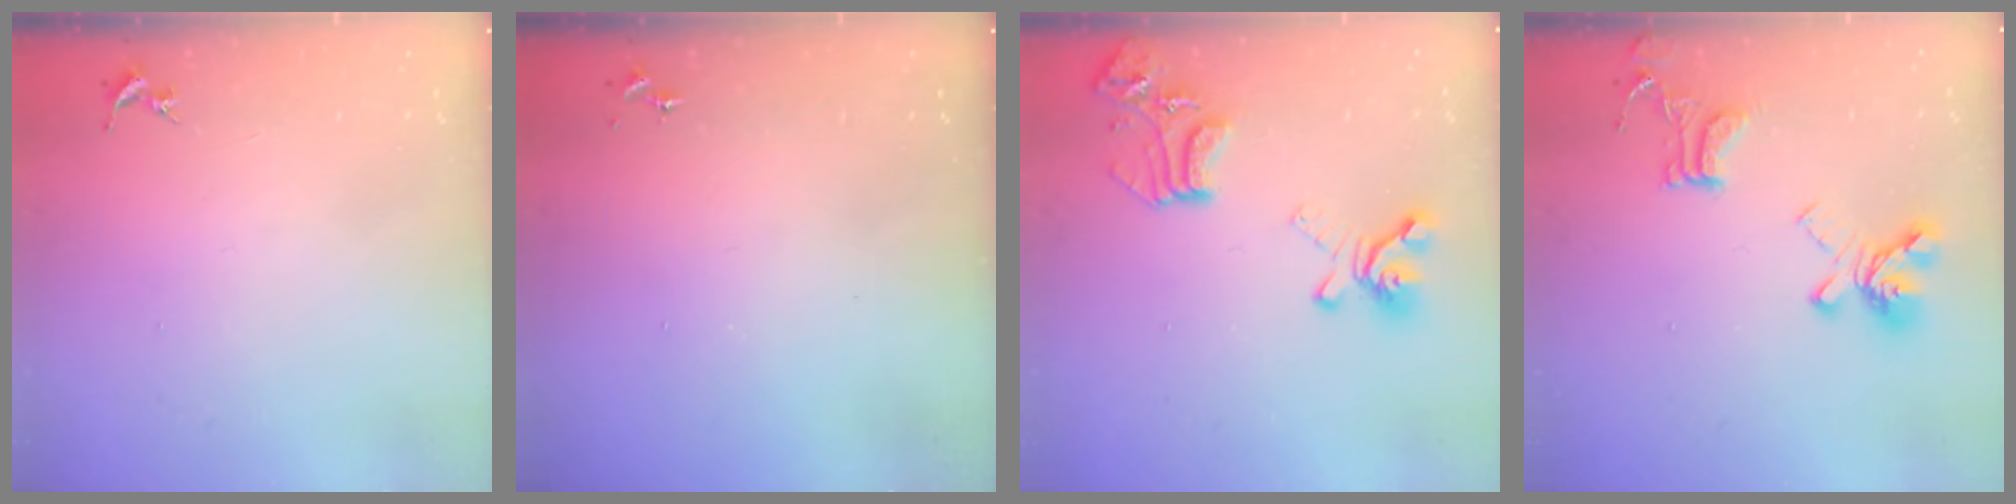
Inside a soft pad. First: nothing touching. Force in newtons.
{"total": 0.0}
{"total": 18.1, "press": 18.1, "slide": 1.3}
{"total": 18.4, "press": 18.3, "slide": 1.8}